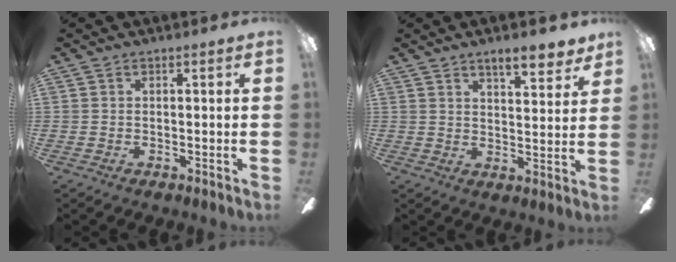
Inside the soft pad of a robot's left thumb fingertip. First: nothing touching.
{"total": 7.5, "force": [6.0, 2.0, 4.0], "torque": [-0.044, -0.035, 0.099]}